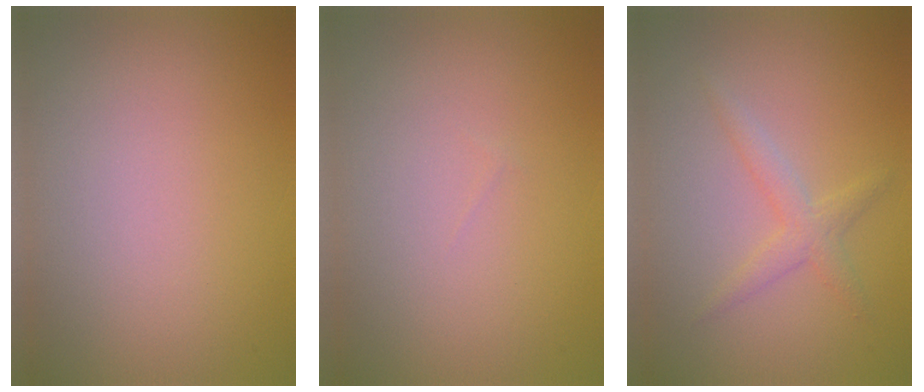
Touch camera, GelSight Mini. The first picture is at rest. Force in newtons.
{"total": 0.0}
{"total": 2.0, "press": 2.0, "slide": 0.1}